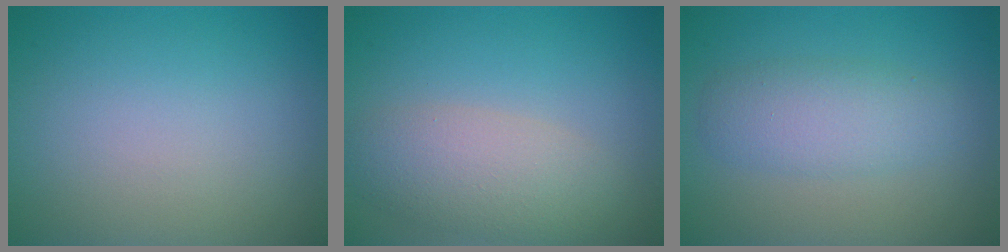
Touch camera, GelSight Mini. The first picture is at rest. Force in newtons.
{"total": 4.6, "press": 4.6, "slide": 0.2}
{"total": 3.5, "press": 3.5, "slide": 0.0}